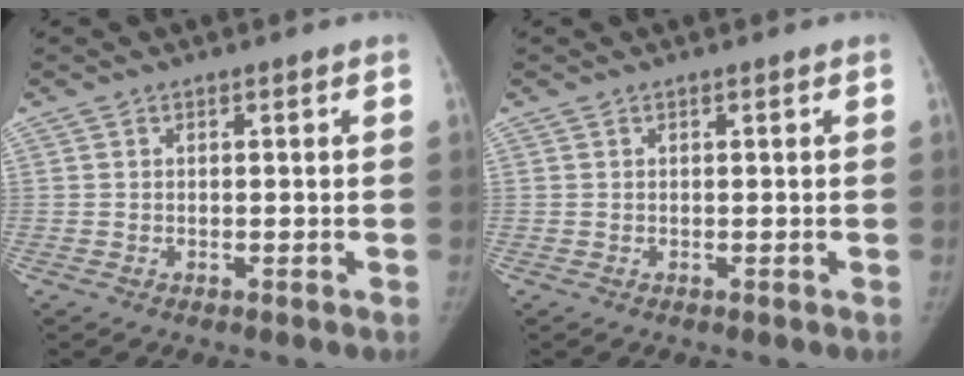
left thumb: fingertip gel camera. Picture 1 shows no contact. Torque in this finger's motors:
{"motor_torque": [-0.11, 0.15, 0.12, 0.05, -0.02]}